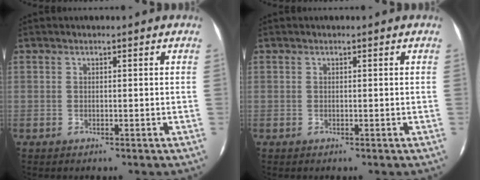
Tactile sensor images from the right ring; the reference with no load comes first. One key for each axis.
{"total": 0.0}